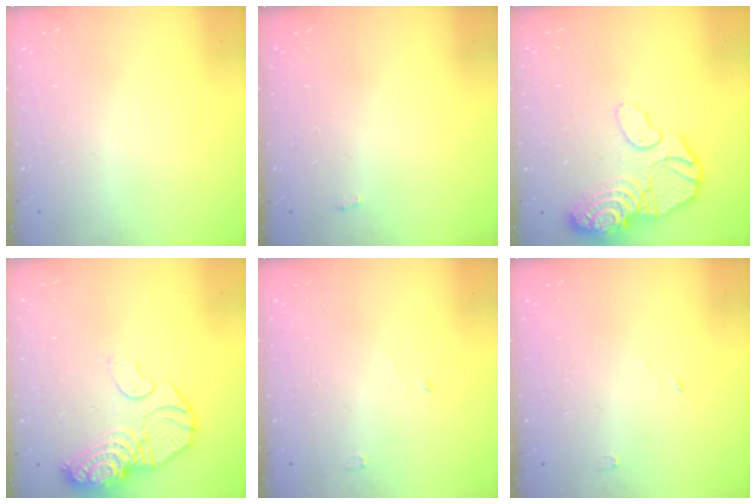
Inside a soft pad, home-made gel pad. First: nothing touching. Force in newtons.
{"total": 2.2, "press": 2.2, "slide": 0.3}
{"total": 17.8, "press": 17.7, "slide": 1.6}
{"total": 13.2, "press": 13.1, "slide": 1.4}
{"total": 2.4, "press": 2.4, "slide": 0.2}
{"total": 2.4, "press": 2.4, "slide": 0.2}